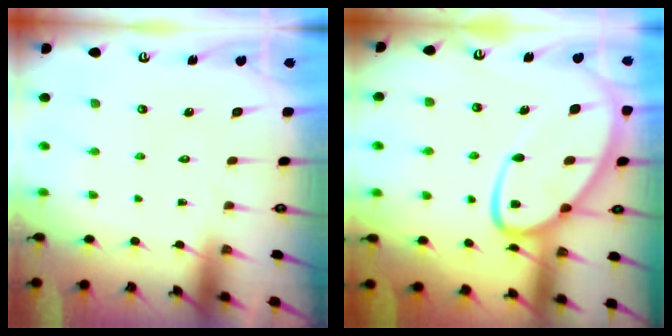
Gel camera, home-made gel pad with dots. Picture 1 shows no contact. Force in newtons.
{"total": 16.2, "press": 16.1, "slide": 1.5}